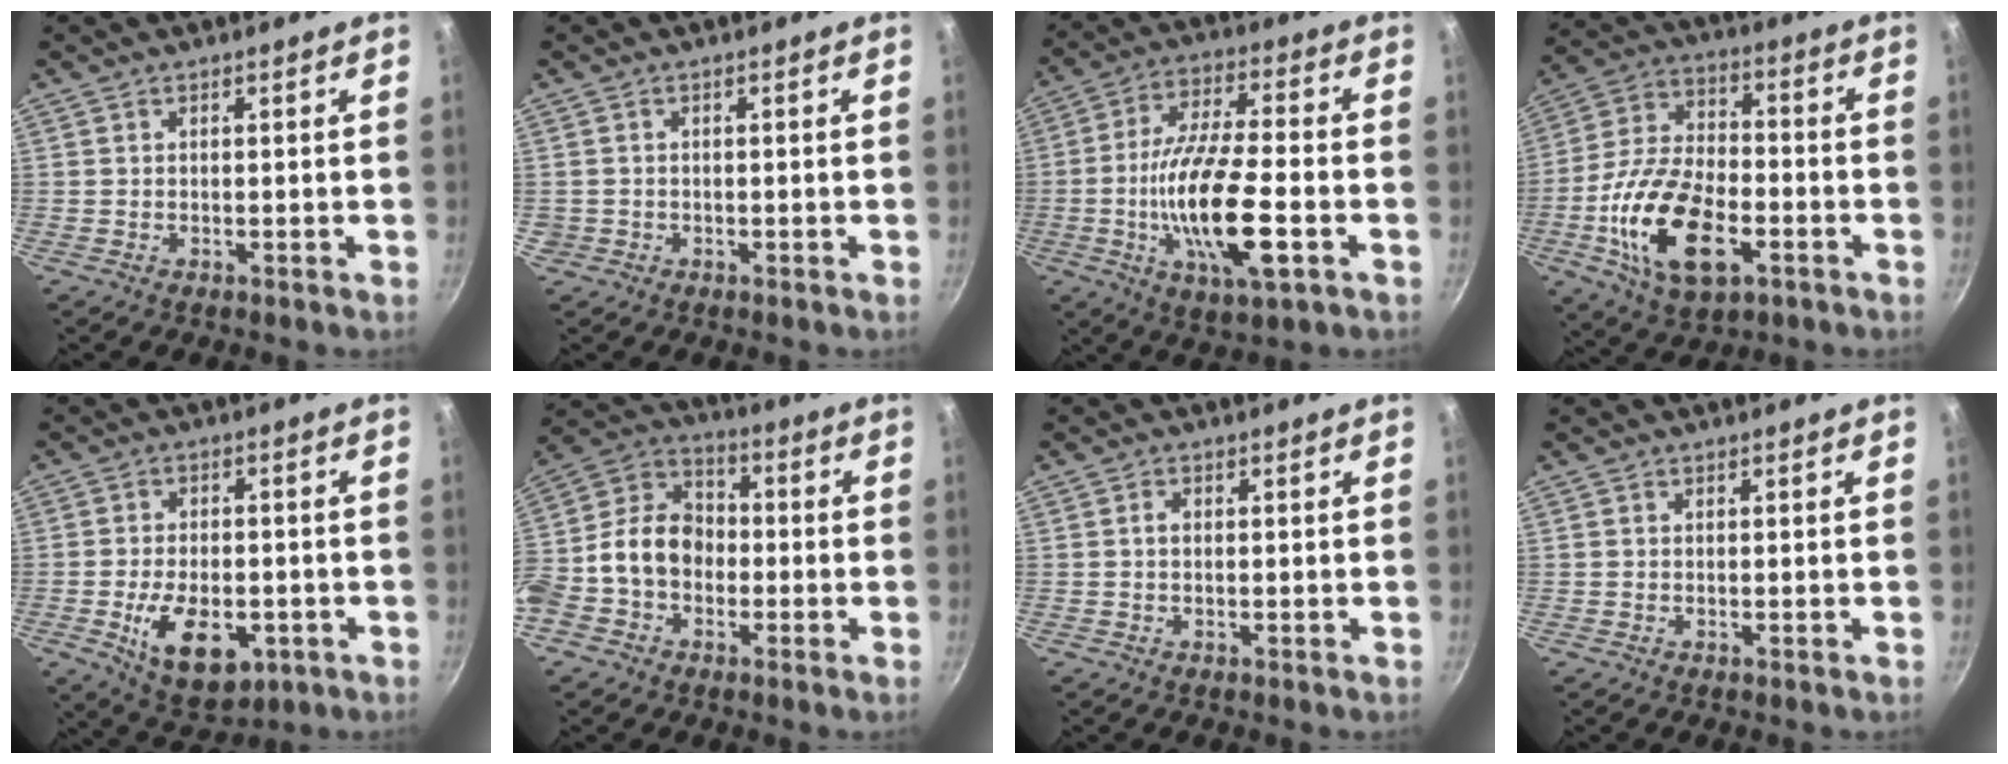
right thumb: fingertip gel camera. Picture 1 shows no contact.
{"total": 1.2, "force": [-0.2, 1.2, 0.2], "torque": [-0.002, 0.003, 0.002]}
{"total": 17.8, "force": [-4.5, 5.4, 16.3], "torque": [-0.299, 0.015, -0.087]}
{"total": 19.8, "force": [-6.3, 10.8, 15.3], "torque": [-0.279, 0.026, -0.113]}
{"total": 12.8, "force": [-3.8, 7.4, 9.7], "torque": [-0.141, 0.001, -0.046]}
{"total": 15.7, "force": [-2.4, 12.2, 9.5], "torque": [-0.146, 0.055, -0.061]}
{"total": 1.5, "force": [0.1, 1.1, 1.0], "torque": [-0.018, 0.005, -0.001]}
{"total": 0.0}